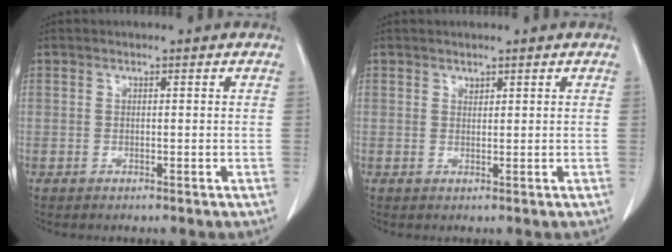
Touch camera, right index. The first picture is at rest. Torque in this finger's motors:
{"motor_torque": [0.01, 0.00, -0.02, 0.00]}